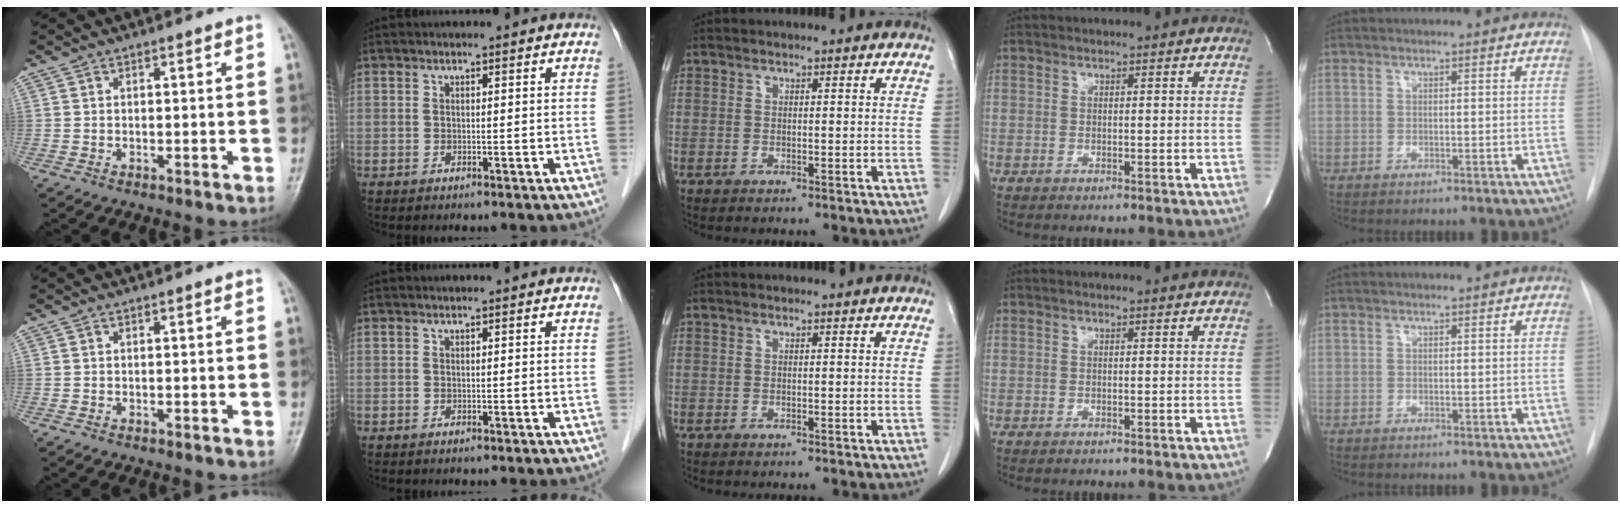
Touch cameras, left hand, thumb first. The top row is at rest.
{}